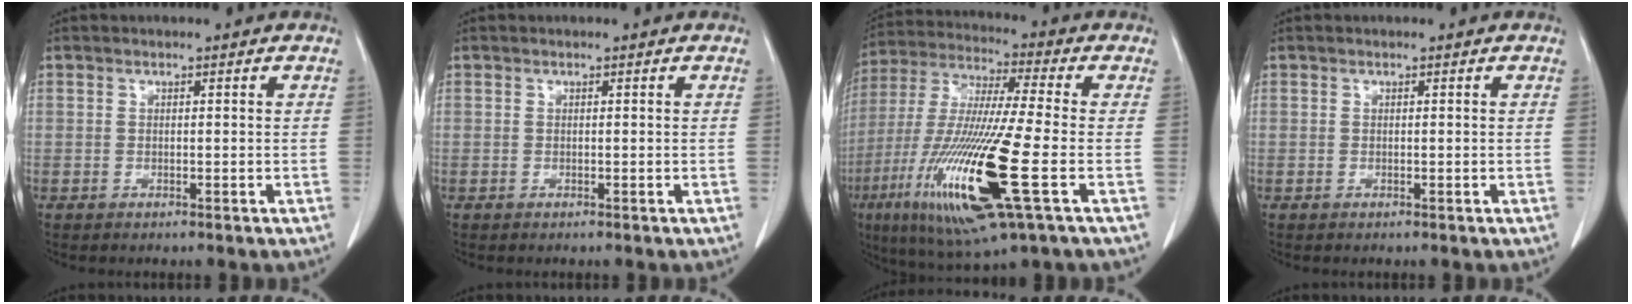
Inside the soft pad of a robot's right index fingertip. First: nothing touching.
{"total": 0.0}
{"total": 20.4, "force": [-6.6, 1.3, 19.2], "torque": [-0.416, -0.039, -0.122]}
{"total": 0.0}